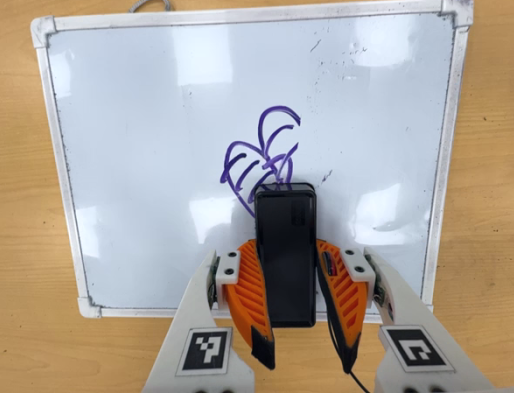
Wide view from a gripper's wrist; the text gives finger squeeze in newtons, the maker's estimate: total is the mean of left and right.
{"total": 8.0, "left": 6.7, "right": 9.3}